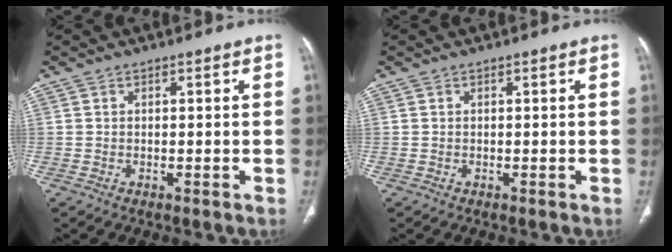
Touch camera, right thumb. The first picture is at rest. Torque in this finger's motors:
{"motor_torque": [0.00, 0.00, -0.01, 0.00, 0.03]}